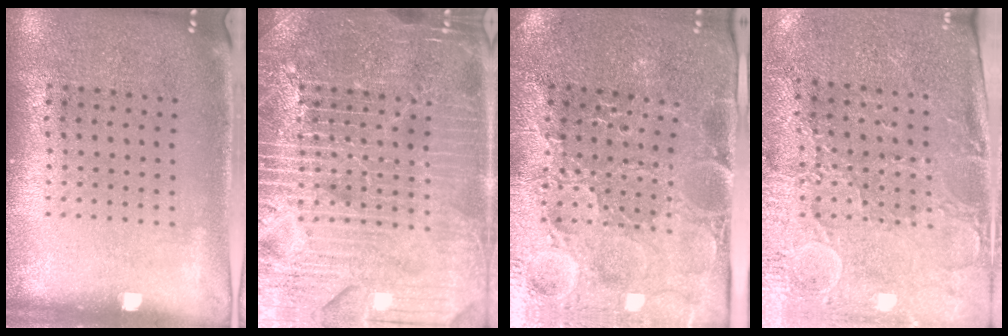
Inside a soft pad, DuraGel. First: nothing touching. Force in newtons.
{"total": 7.2, "press": 7.1, "slide": 1.0}
{"total": 3.8, "press": 3.7, "slide": 0.5}
{"total": 3.1, "press": 2.9, "slide": 1.2}